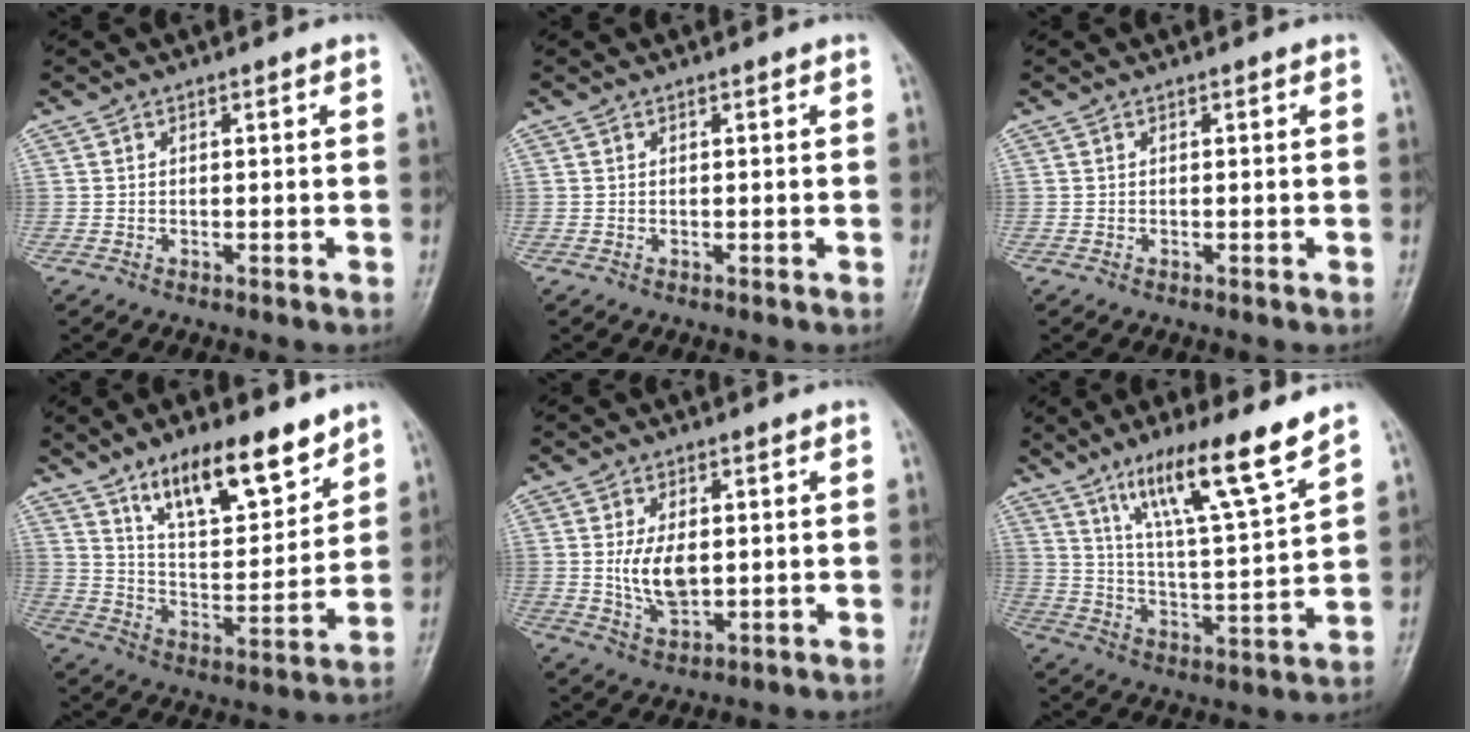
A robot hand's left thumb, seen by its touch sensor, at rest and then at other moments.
{"total": 0.0}
{"total": 0.0}
{"total": 15.9, "force": [10.8, 5.6, 10.2], "torque": [-0.133, -0.065, 0.193]}
{"total": 7.4, "force": [0.5, 4.1, 6.1], "torque": [-0.107, -0.010, 0.016]}
{"total": 15.0, "force": [10.1, 1.4, 11.0], "torque": [-0.180, -0.056, 0.181]}